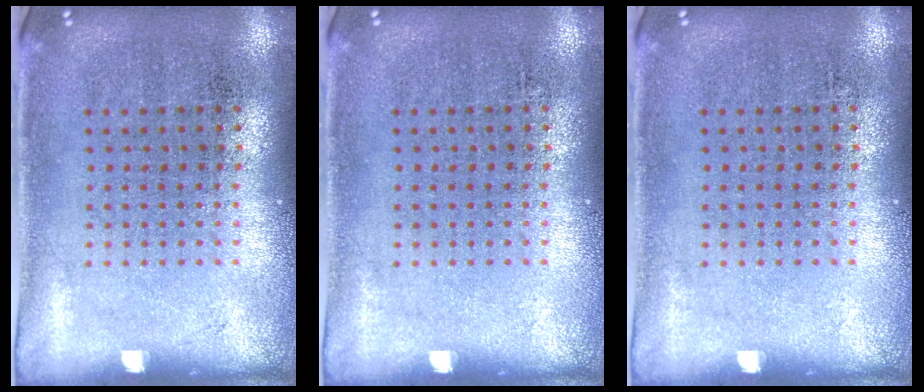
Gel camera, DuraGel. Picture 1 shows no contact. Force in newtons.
{"total": 0.0}
{"total": 0.0}